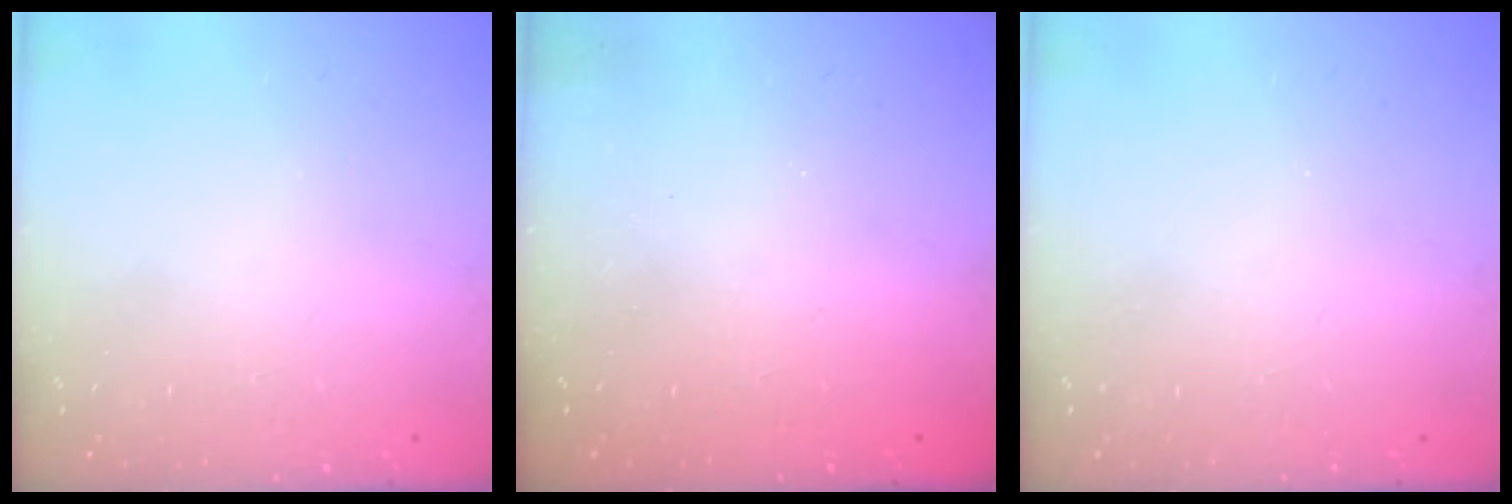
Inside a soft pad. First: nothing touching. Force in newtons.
{"total": 2.4, "press": 2.2, "slide": 0.8}
{"total": 0.0}